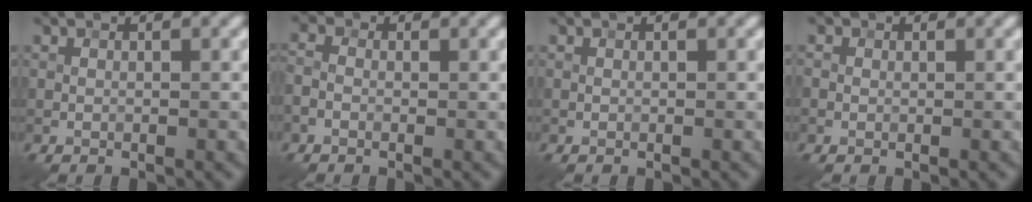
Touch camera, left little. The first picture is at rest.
{"total": 1.4, "force": [-0.6, 0.9, 0.9], "torque": [-0.019, 0.004, -0.019]}
{"total": 0.0}
{"total": 0.8, "force": [0.2, 0.8, 0.2], "torque": [0.000, -0.004, -0.004]}